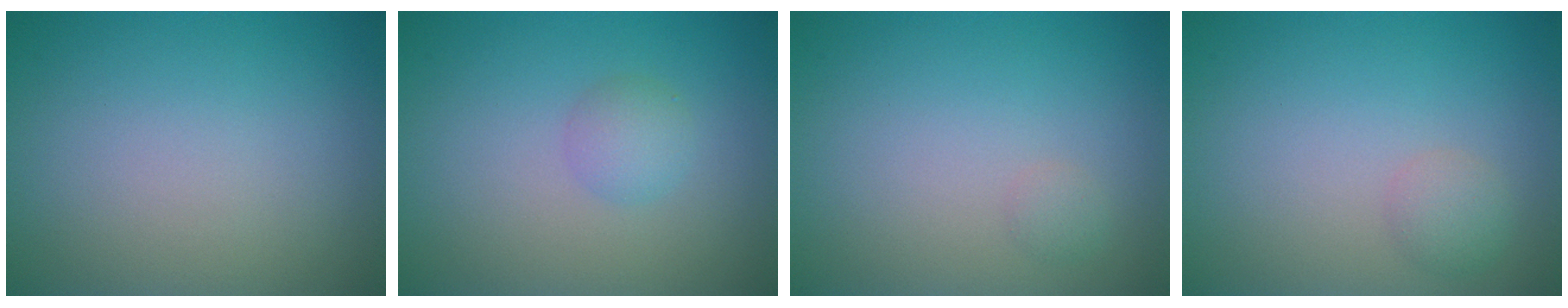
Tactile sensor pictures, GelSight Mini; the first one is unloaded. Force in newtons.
{"total": 1.7, "press": 1.7, "slide": 0.0}
{"total": 0.7, "press": 0.7, "slide": 0.0}
{"total": 1.5, "press": 1.5, "slide": 0.1}